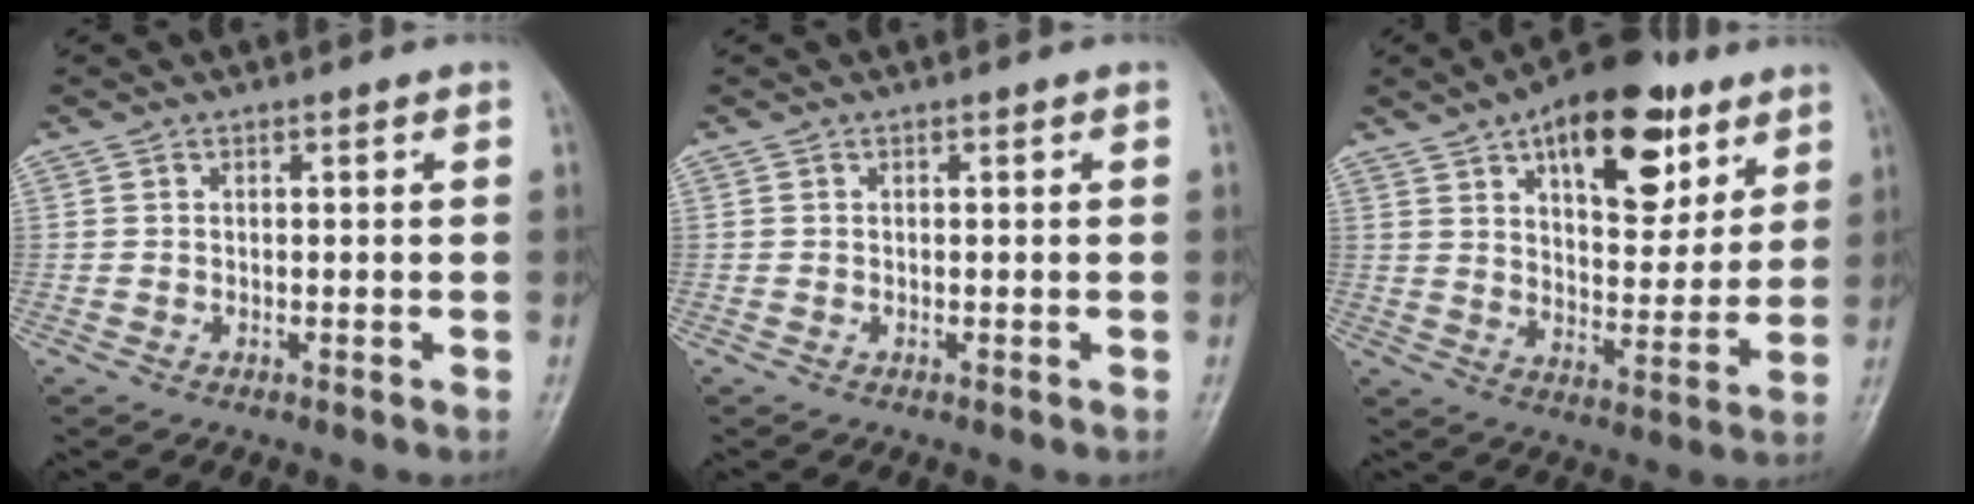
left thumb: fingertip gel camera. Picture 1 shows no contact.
{"total": 0.0}
{"total": 19.8, "force": [10.4, 9.6, 13.9], "torque": [-0.155, -0.037, 0.158]}